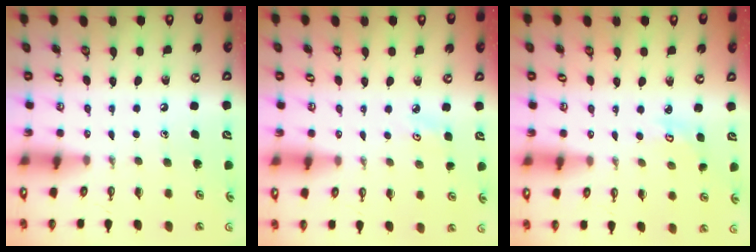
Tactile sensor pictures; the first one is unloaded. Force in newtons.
{"total": 3.3, "press": 3.2, "slide": 0.5}
{"total": 2.8, "press": 2.8, "slide": 0.3}